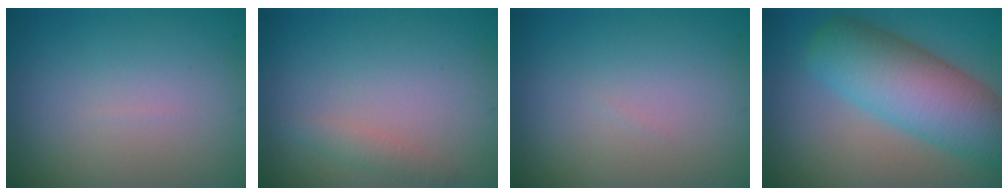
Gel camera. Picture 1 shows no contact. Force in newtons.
{"total": 1.1, "press": 1.1, "slide": 0.1}
{"total": 0.0}
{"total": 9.0, "press": 9.0, "slide": 0.4}